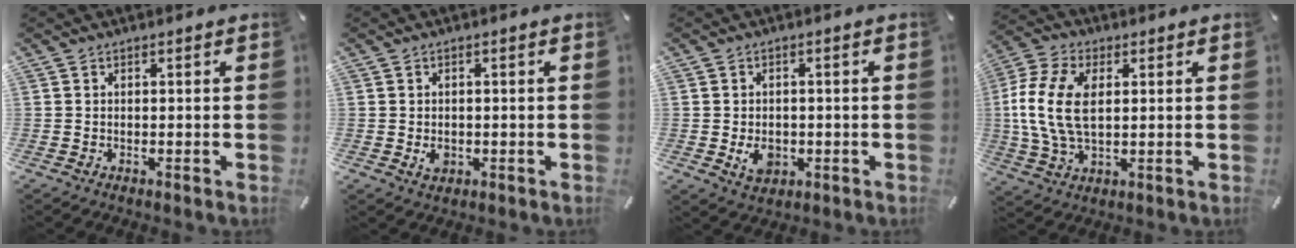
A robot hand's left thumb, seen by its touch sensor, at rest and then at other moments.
{"total": 2.5, "force": [-0.5, 2.0, 1.4], "torque": [-0.016, -0.001, -0.010]}
{"total": 5.1, "force": [-1.1, 4.0, 3.0], "torque": [-0.047, -0.005, -0.020]}
{"total": 13.0, "force": [1.4, 8.2, 10.0], "torque": [-0.229, 0.006, 0.026]}